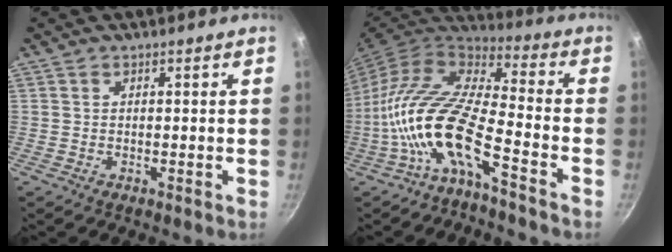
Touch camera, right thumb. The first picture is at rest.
{"total": 16.1, "force": [-6.7, 5.0, 13.8], "torque": [-0.267, 0.062, -0.150]}